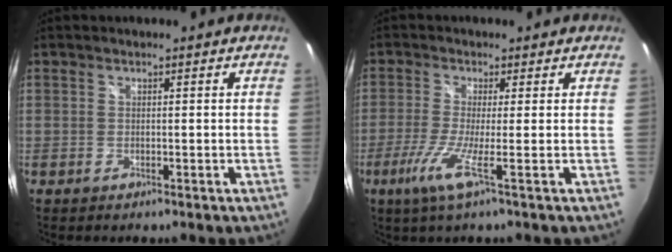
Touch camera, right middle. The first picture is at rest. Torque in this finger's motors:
{"motor_torque": [1.12, -1.02, 0.43, 0.14]}